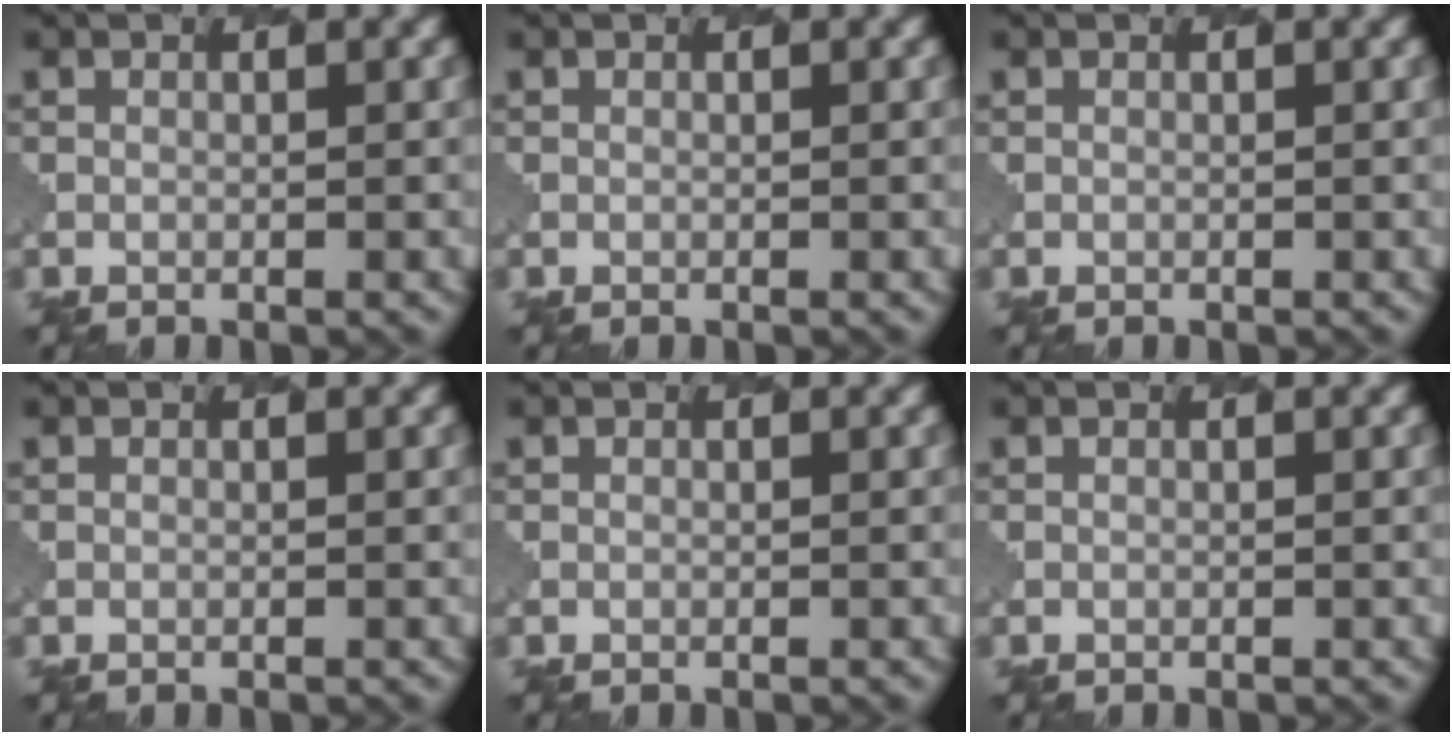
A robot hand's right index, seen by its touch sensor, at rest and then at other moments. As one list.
[{"total": 0.0}, {"total": 0.0}, {"total": 0.0}, {"total": 0.0}, {"total": 0.0}]